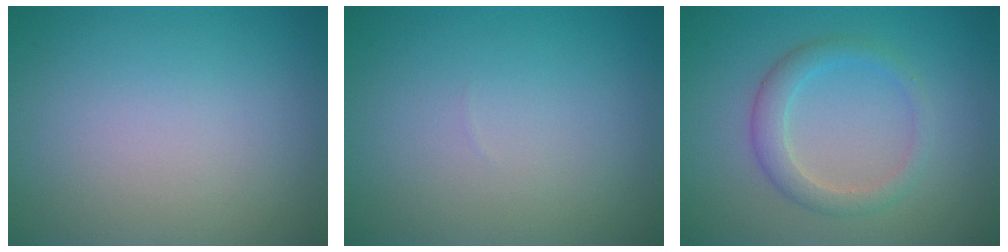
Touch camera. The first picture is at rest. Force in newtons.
{"total": 0.0}
{"total": 2.7, "press": 2.7, "slide": 0.2}